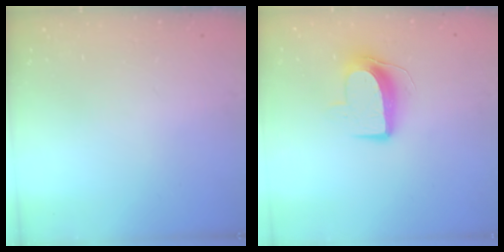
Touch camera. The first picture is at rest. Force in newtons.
{"total": 9.2, "press": 9.2, "slide": 0.2}